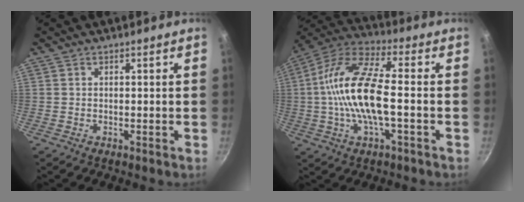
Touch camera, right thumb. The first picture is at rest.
{"total": 16.6, "force": [-1.2, 6.0, 15.4], "torque": [-0.298, 0.035, -0.041]}